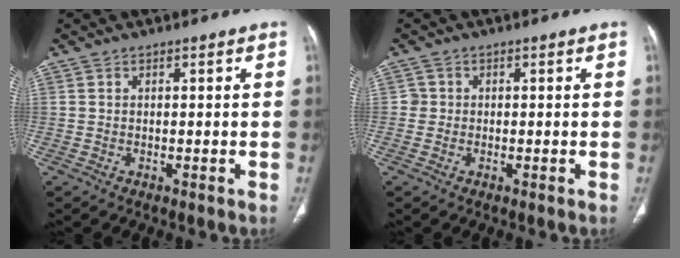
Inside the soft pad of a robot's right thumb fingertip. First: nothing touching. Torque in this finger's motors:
{"motor_torque": [-0.01, -0.08, 0.35, 0.20, 0.00]}